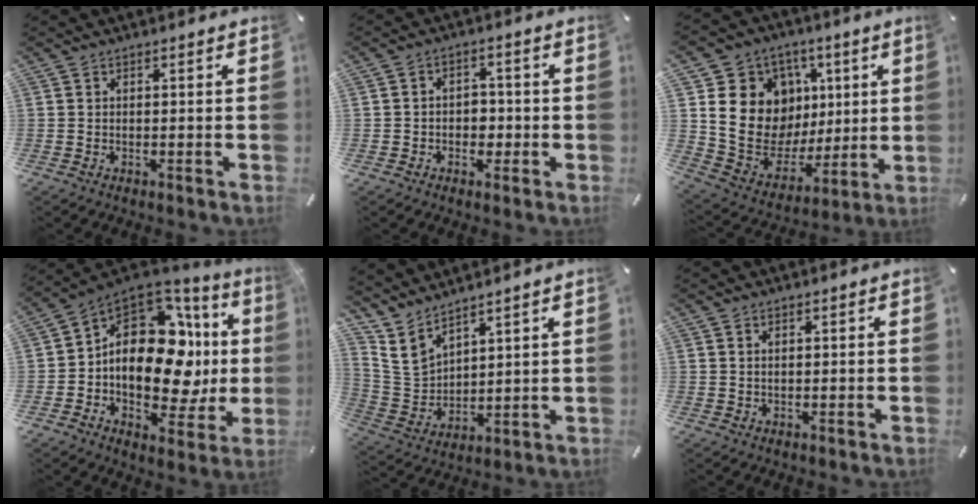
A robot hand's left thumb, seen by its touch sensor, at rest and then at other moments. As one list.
[{"total": 4.2, "force": [-1.2, 3.5, 1.9], "torque": [-0.028, 0.005, -0.024]}, {"total": 18.2, "force": [4.3, 16.1, 7.3], "torque": [-0.112, -0.034, 0.109]}, {"total": 19.4, "force": [2.0, 12.5, 14.7], "torque": [-0.232, -0.036, 0.029]}, {"total": 7.0, "force": [5.5, 3.9, 1.8], "torque": [-0.060, -0.028, 0.108]}, {"total": 1.3, "force": [0.5, 1.0, 0.7], "torque": [-0.015, 0.005, 0.008]}]